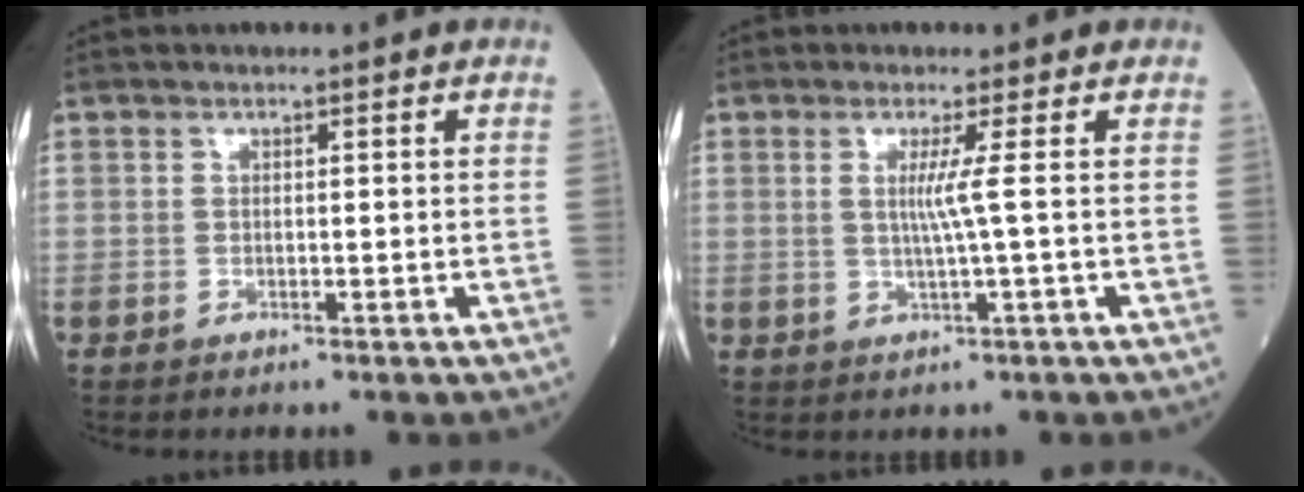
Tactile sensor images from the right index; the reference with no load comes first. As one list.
[{"total": 3.2, "force": [0.4, -1.2, 2.9], "torque": [-0.060, -0.006, 0.009]}]